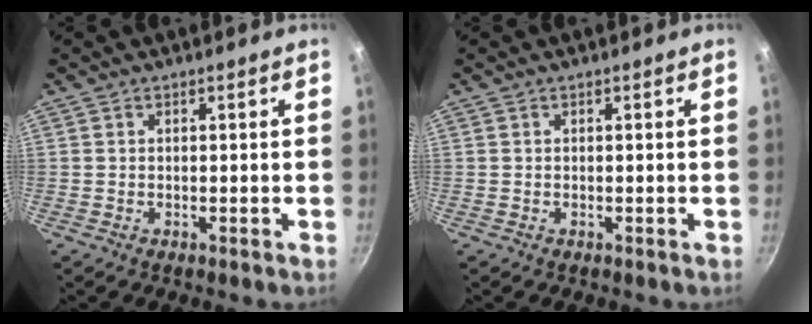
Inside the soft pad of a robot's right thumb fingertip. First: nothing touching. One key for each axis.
{"total": 0.0}